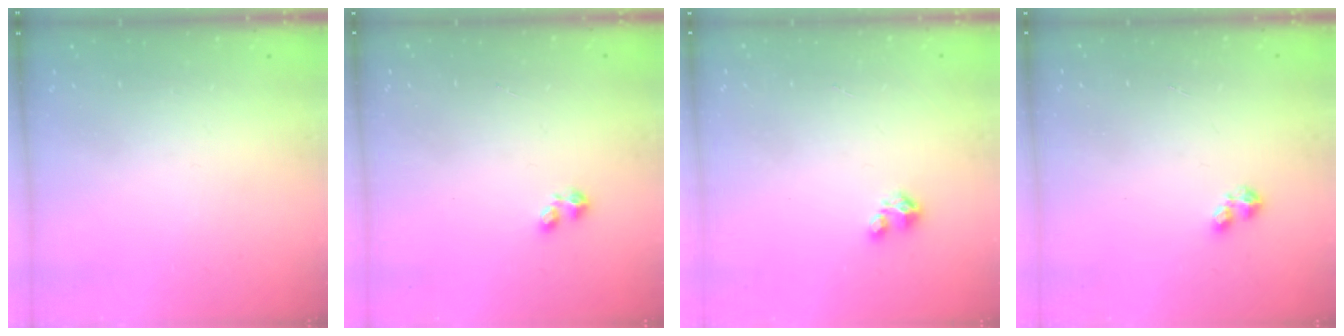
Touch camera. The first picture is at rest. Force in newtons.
{"total": 1.5, "press": 1.5, "slide": 0.3}
{"total": 1.6, "press": 1.6, "slide": 0.1}
{"total": 1.9, "press": 1.9, "slide": 0.4}